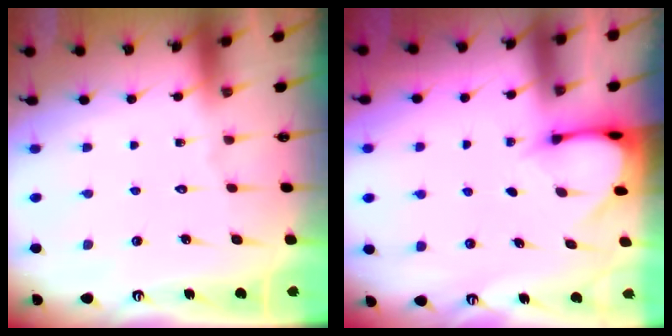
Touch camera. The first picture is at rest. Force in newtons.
{"total": 3.0, "press": 3.0, "slide": 0.2}